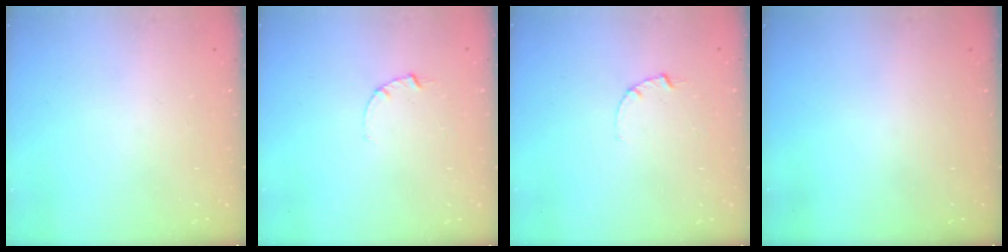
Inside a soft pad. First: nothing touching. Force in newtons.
{"total": 2.5, "press": 2.5, "slide": 0.3}
{"total": 2.5, "press": 2.5, "slide": 0.3}
{"total": 0.0}